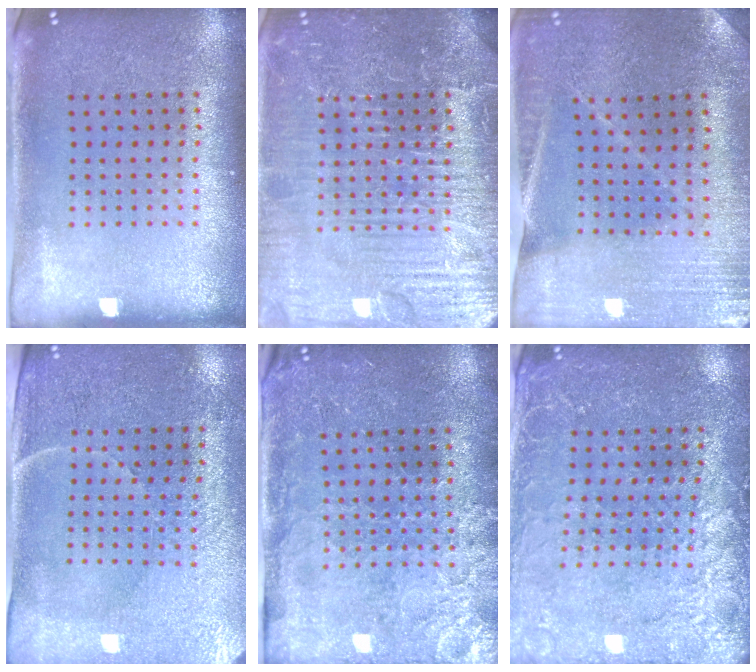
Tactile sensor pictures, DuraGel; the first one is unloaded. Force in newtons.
{"total": 7.5, "press": 7.4, "slide": 0.9}
{"total": 0.9, "press": 0.9, "slide": 0.1}
{"total": 3.3, "press": 3.2, "slide": 1.0}
{"total": 3.3, "press": 3.2, "slide": 0.8}
{"total": 2.7, "press": 2.7, "slide": 0.5}